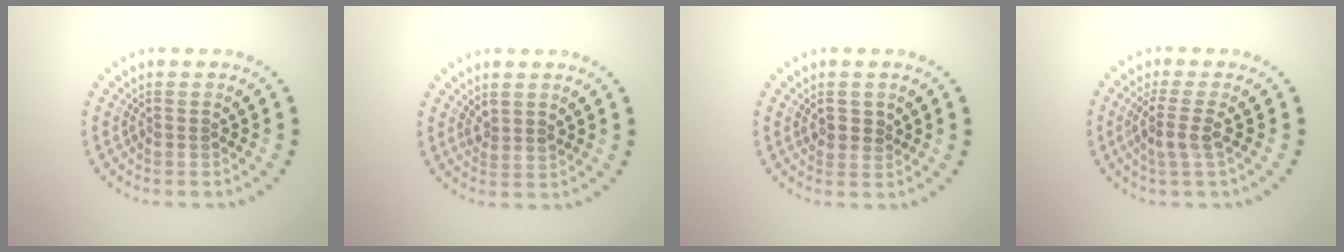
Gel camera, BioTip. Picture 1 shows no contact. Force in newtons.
{"total": 1.4, "press": 1.1, "slide": 0.8}
{"total": 1.4, "press": 1.2, "slide": 0.7}
{"total": 2.4, "press": 1.9, "slide": 1.5}